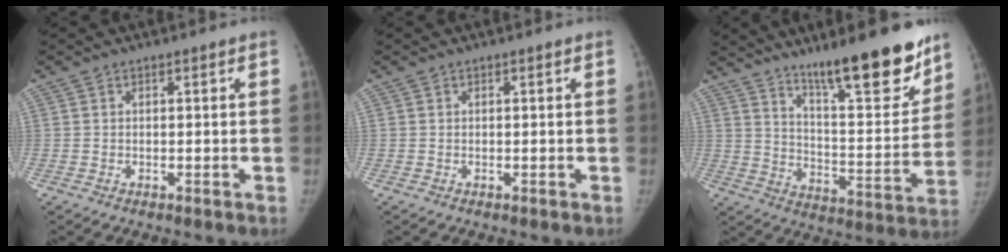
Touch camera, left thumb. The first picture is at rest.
{"total": 0.0}
{"total": 20.3, "force": [14.6, 4.2, 13.4], "torque": [-0.160, -0.101, 0.235]}